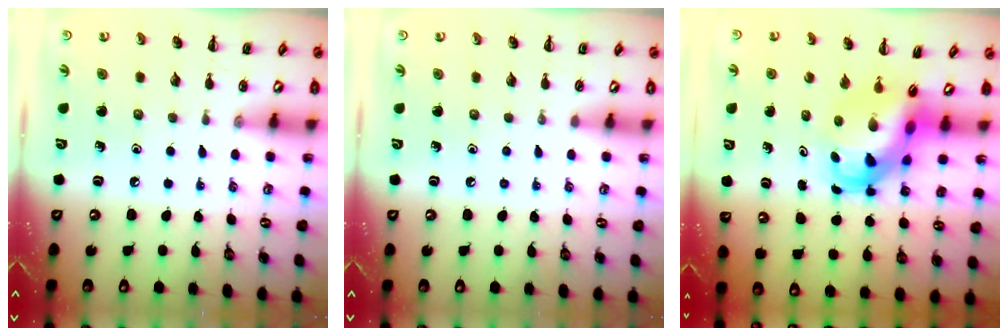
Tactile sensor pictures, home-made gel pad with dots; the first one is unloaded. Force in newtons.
{"total": 0.0}
{"total": 5.7, "press": 5.4, "slide": 1.9}